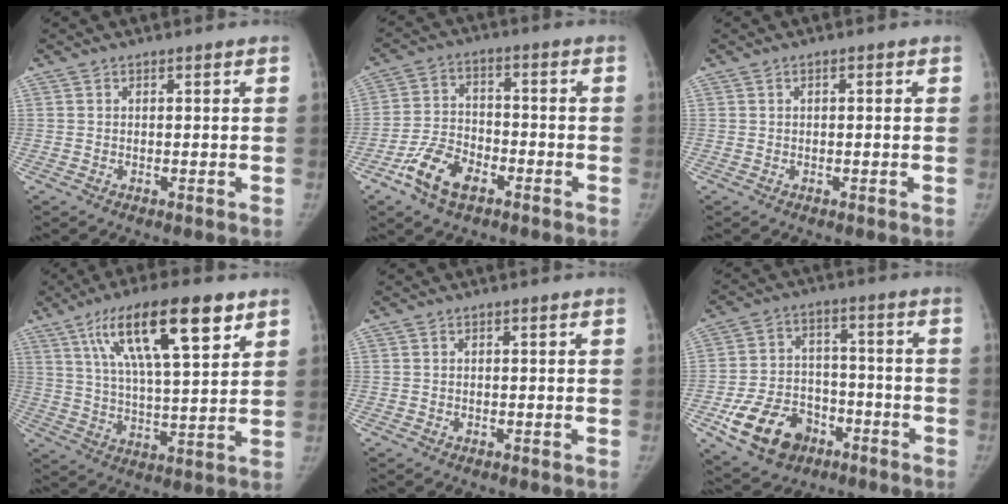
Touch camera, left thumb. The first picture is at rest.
{"total": 9.7, "force": [-5.6, 5.6, 5.7], "torque": [-0.101, 0.024, -0.105]}
{"total": 0.8, "force": [0.1, 0.4, 0.7], "torque": [-0.008, 0.002, -0.002]}
{"total": 19.0, "force": [10.1, 5.7, 15.1], "torque": [-0.234, -0.023, 0.174]}
{"total": 0.0}
{"total": 14.6, "force": [-7.1, 10.5, 7.3], "torque": [-0.108, 0.043, -0.112]}